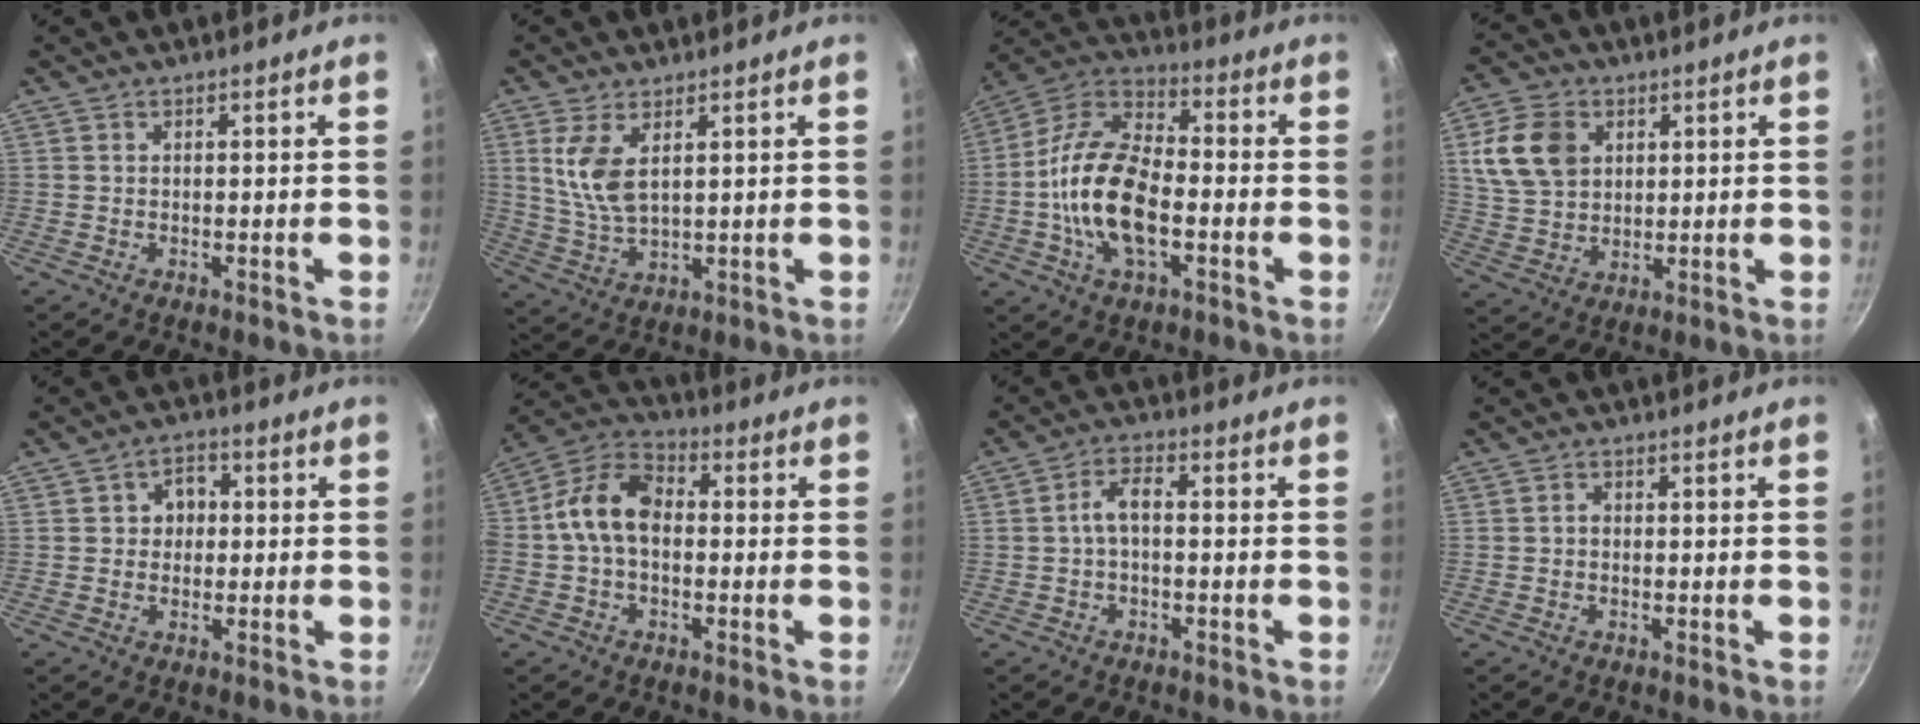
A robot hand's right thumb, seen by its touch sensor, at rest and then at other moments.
{"total": 6.6, "force": [1.9, 3.4, 5.3], "torque": [-0.102, -0.012, 0.043]}
{"total": 17.2, "force": [-3.2, 8.9, 14.4], "torque": [-0.259, 0.037, -0.079]}
{"total": 11.4, "force": [3.6, 8.5, 6.7], "torque": [-0.111, -0.004, 0.073]}
{"total": 4.7, "force": [0.4, 4.1, 2.3], "torque": [-0.003, 0.007, 0.001]}
{"total": 11.1, "force": [-0.4, 7.4, 8.2], "torque": [-0.138, 0.040, -0.030]}
{"total": 4.0, "force": [-0.7, 1.9, 3.5], "torque": [-0.068, 0.025, -0.017]}
{"total": 0.9, "force": [-0.3, 0.7, 0.5], "torque": [-0.008, 0.005, -0.007]}